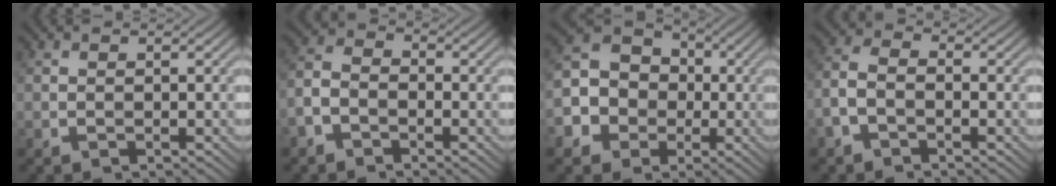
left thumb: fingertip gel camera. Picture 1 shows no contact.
{"total": 3.9, "force": [-2.4, 2.3, 2.1], "torque": [-0.050, 0.004, -0.064]}
{"total": 9.7, "force": [-2.3, 8.5, 4.0], "torque": [-0.103, -0.009, -0.063]}
{"total": 3.6, "force": [-1.9, 1.9, 2.5], "torque": [-0.058, 0.007, -0.052]}